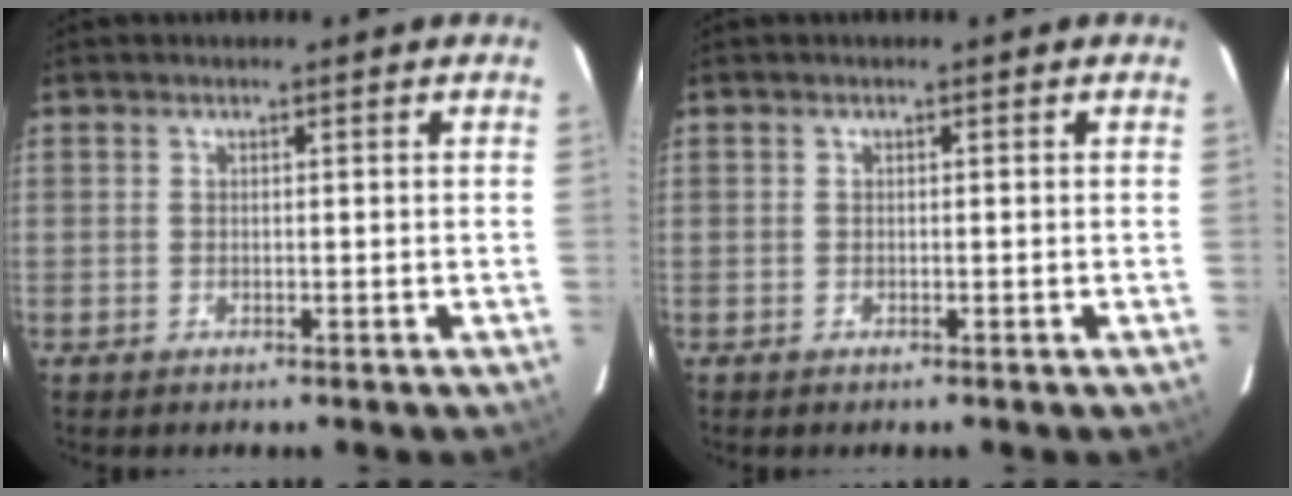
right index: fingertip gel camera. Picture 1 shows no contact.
{"total": 0.0}